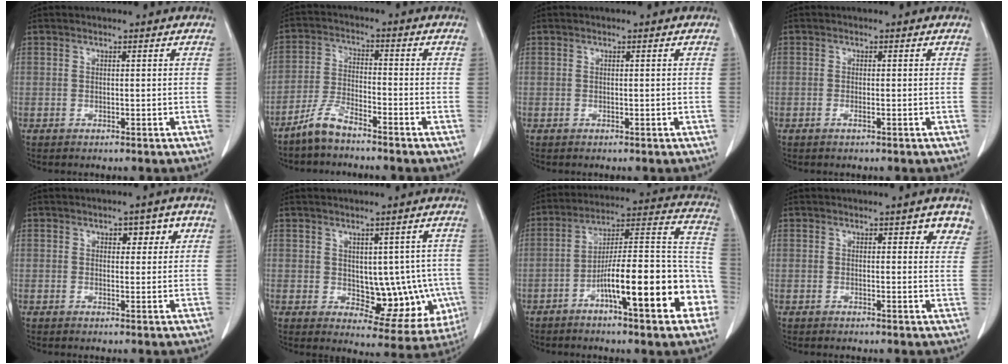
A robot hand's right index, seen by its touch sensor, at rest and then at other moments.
{"total": 5.3, "force": [-4.5, 1.0, 2.6], "torque": [-0.064, -0.010, -0.093]}
{"total": 0.0}
{"total": 0.7, "force": [-0.3, 0.0, 0.6], "torque": [-0.013, -0.001, -0.004]}
{"total": 3.9, "force": [1.6, 2.0, 3.0], "torque": [-0.032, 0.011, 0.021]}
{"total": 10.9, "force": [-0.7, 6.0, 9.0], "torque": [-0.091, 0.009, 0.013]}
{"total": 20.1, "force": [-7.7, 3.7, 18.2], "torque": [-0.218, 0.033, -0.111]}
{"total": 3.7, "force": [2.1, 1.4, 2.6], "torque": [-0.016, -0.001, 0.018]}